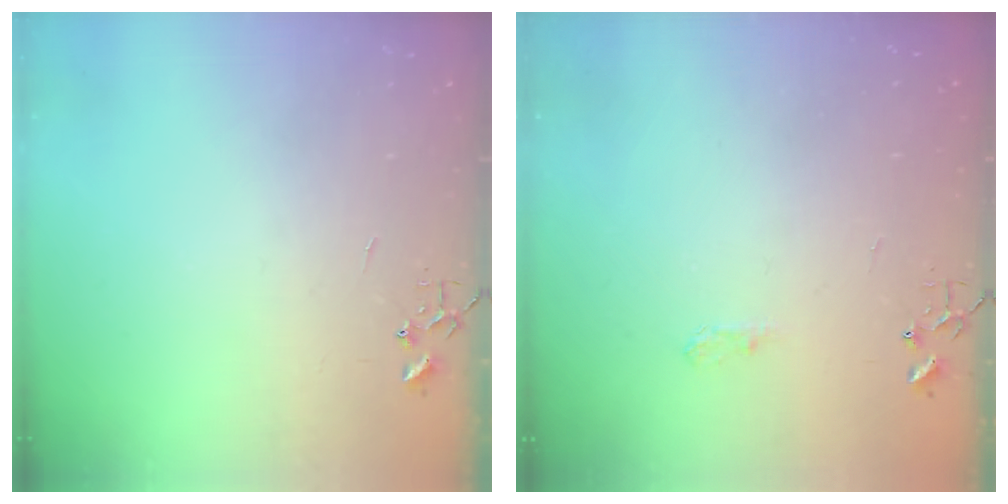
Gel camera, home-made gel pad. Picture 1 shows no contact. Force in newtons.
{"total": 6.8, "press": 6.8, "slide": 0.6}